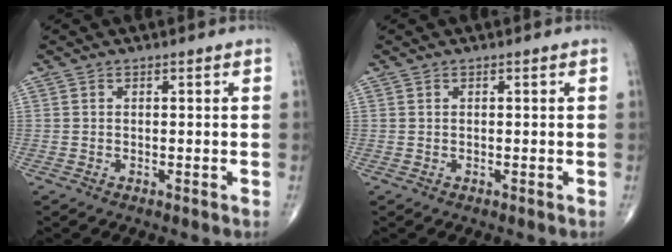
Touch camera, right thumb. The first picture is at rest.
{"total": 0.0}